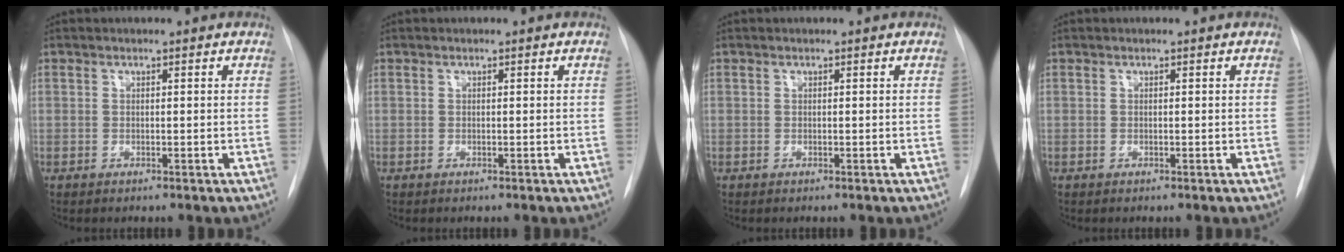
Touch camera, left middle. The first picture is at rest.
{"total": 0.0}
{"total": 0.0}
{"total": 0.0}